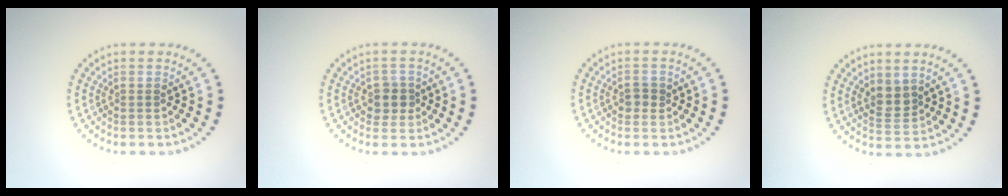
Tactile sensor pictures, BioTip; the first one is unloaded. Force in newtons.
{"total": 1.8, "press": 1.6, "slide": 0.9}
{"total": 1.3, "press": 1.2, "slide": 0.4}
{"total": 2.0, "press": 1.8, "slide": 0.9}